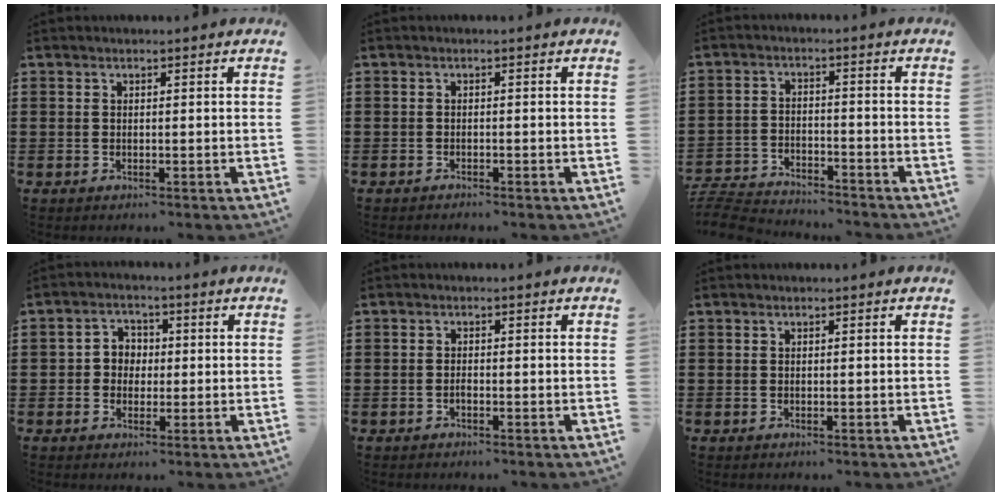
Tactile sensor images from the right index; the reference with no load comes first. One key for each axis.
{"total": 0.7, "fx": -0.7, "fy": -0.1, "fz": 0.1, "tx": -0.004, "ty": -0.004, "tz": -0.014}
{"total": 5.5, "fx": -5.4, "fy": 0.5, "fz": 0.7, "tx": -0.031, "ty": -0.002, "tz": -0.113}
{"total": 3.2, "fx": -0.5, "fy": 3.0, "fz": 1.2, "tx": -0.034, "ty": 0.011, "tz": -0.015}
{"total": 0.7, "fx": -0.5, "fy": 0.4, "fz": 0.4, "tx": -0.008, "ty": -0.002, "tz": -0.010}
{"total": 0.0}